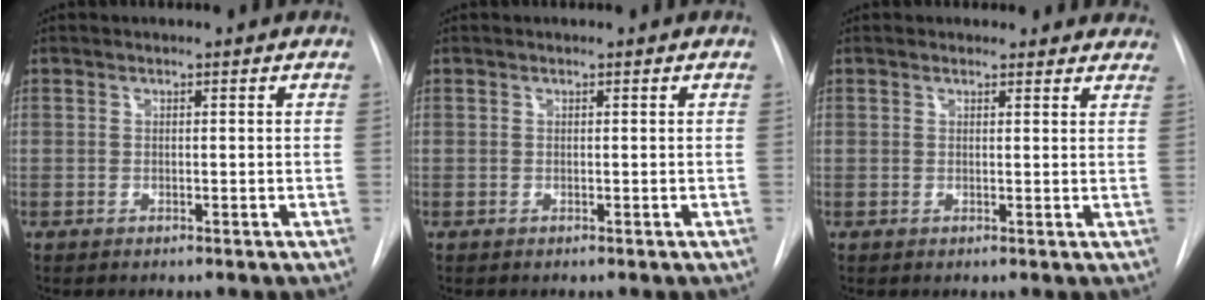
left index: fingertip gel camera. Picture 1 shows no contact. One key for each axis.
{"total": 0.0}
{"total": 5.9, "fx": 5.4, "fy": 2.2, "fz": 0.5, "tx": 0.025, "ty": -0.007, "tz": 0.034}